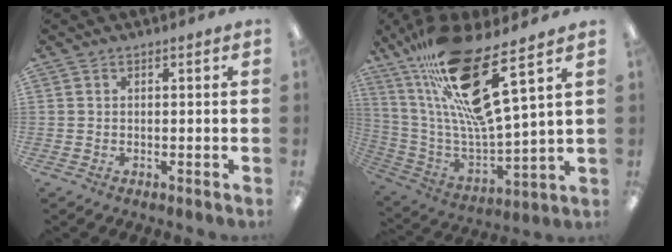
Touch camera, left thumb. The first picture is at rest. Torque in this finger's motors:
{"motor_torque": [0.45, 0.59, 1.80, -0.97, 0.37]}